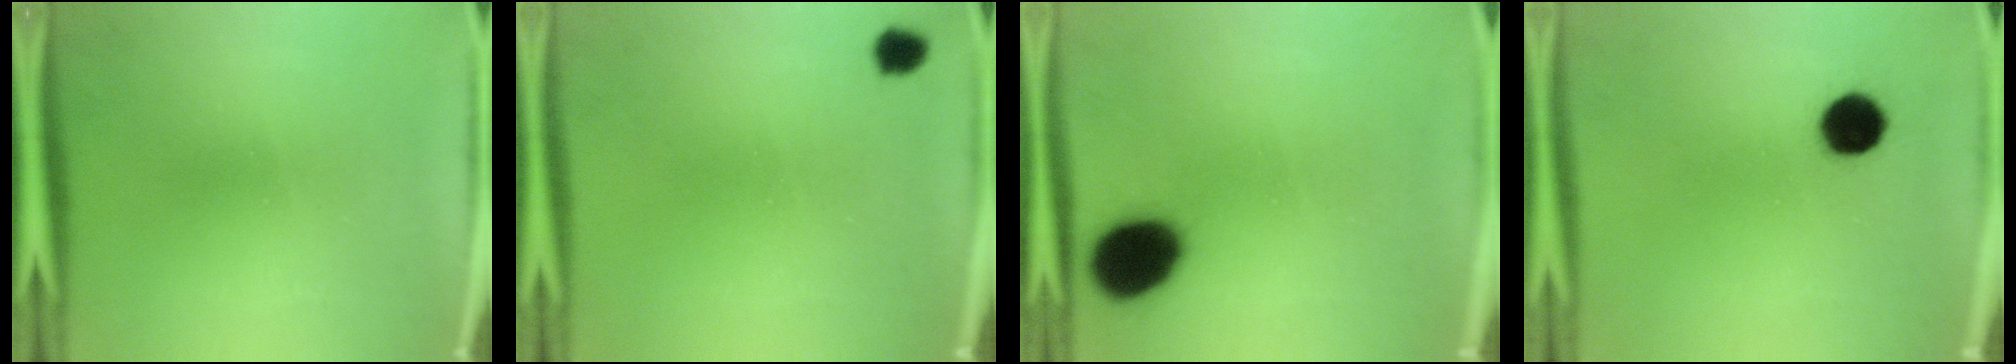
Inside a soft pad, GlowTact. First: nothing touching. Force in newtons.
{"total": 3.9}
{"total": 13.9}
{"total": 7.3}